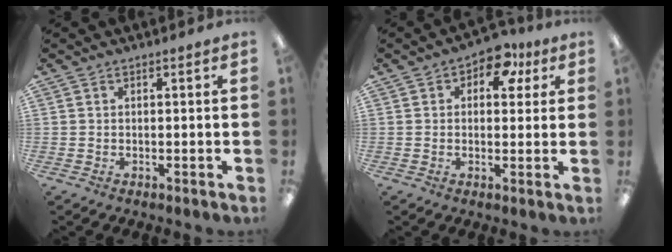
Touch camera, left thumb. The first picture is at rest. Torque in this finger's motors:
{"motor_torque": [-0.18, 0.04, 0.03, -0.09, 0.02]}